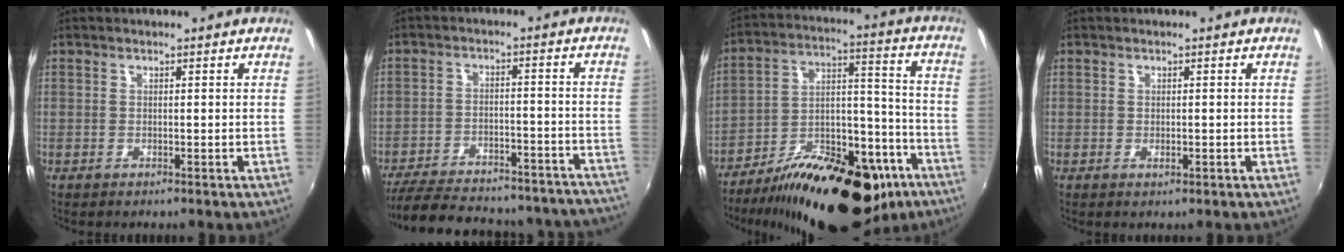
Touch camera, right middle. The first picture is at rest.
{"total": 29.8, "force": [-26.2, 9.0, 10.9], "torque": [-0.209, 0.015, -0.327]}
{"total": 28.2, "force": [-17.8, 12.3, 18.0], "torque": [-0.276, 0.011, -0.251]}
{"total": 0.9, "force": [-0.2, 0.5, 0.6], "torque": [-0.011, -0.002, -0.004]}